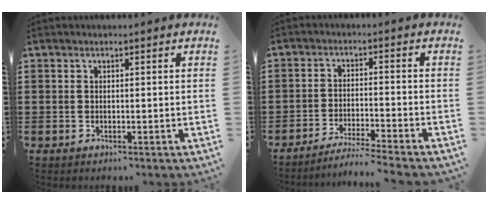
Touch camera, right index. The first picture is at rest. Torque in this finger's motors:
{"motor_torque": [1.38, 0.76, 0.00, 0.02]}